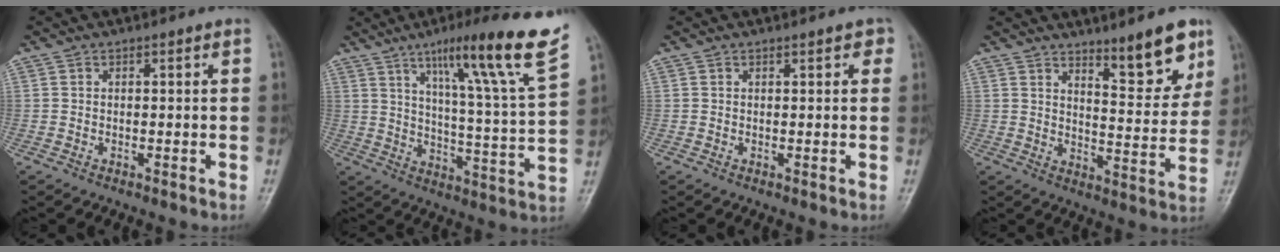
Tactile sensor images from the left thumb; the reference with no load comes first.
{"total": 20.3, "force": [12.4, 0.6, 16.1], "torque": [-0.220, -0.056, 0.180]}
{"total": 1.7, "force": [0.9, 0.8, 1.1], "torque": [-0.005, 0.000, 0.008]}
{"total": 10.5, "force": [7.3, 2.6, 7.1], "torque": [-0.075, -0.059, 0.113]}